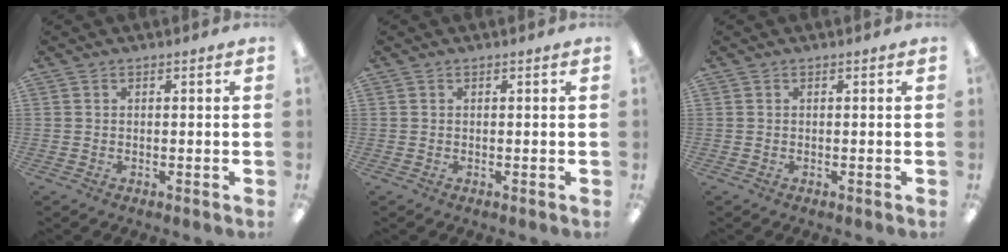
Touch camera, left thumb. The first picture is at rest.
{"total": 0.0}
{"total": 0.0}